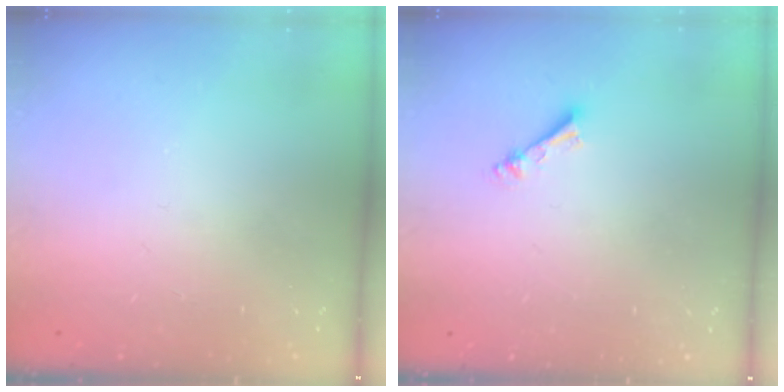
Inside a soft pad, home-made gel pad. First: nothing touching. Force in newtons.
{"total": 2.4, "press": 2.4, "slide": 0.4}